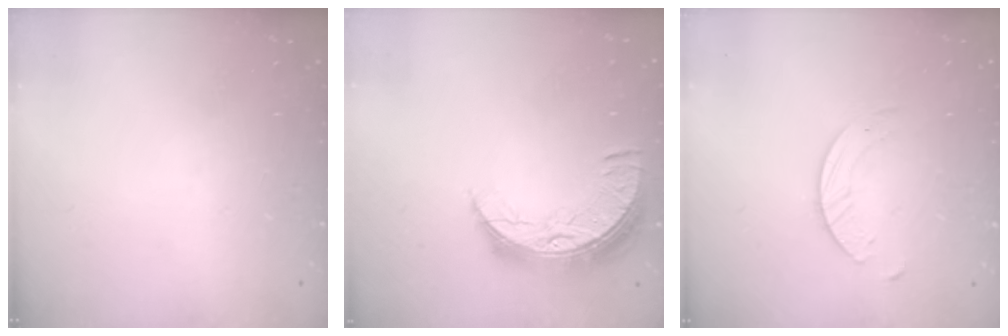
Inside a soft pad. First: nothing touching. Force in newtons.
{"total": 9.9, "press": 9.9, "slide": 0.7}
{"total": 1.4, "press": 1.4, "slide": 0.2}